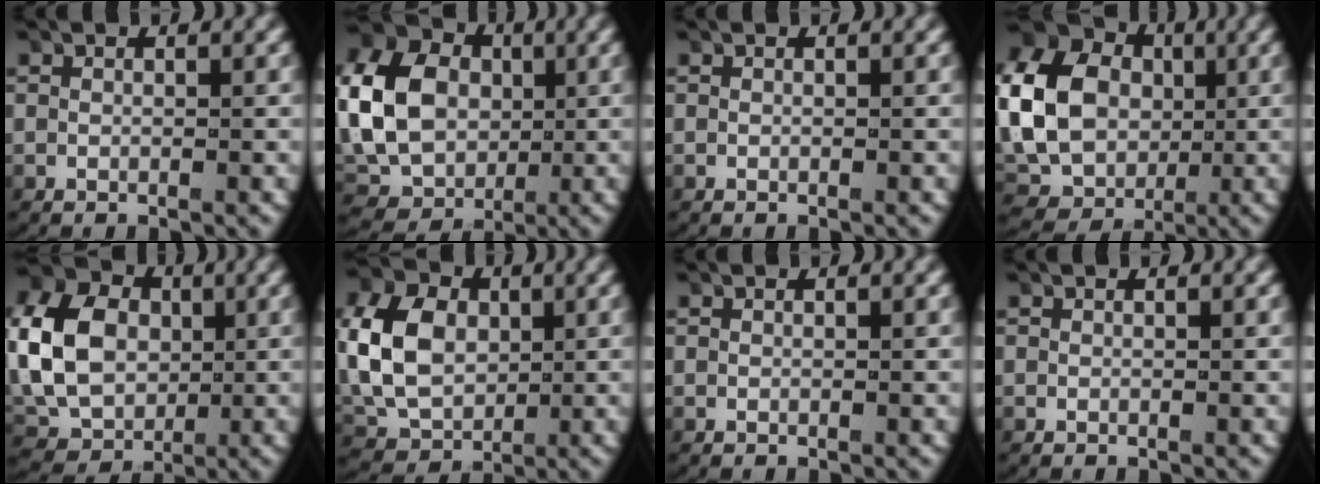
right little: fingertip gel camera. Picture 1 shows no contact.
{"total": 12.4, "force": [0.5, 10.5, 6.7], "torque": [-0.154, -0.016, 0.007]}
{"total": 0.0}
{"total": 14.1, "force": [1.1, 12.0, 7.2], "torque": [-0.169, -0.014, 0.013]}
{"total": 10.0, "force": [-0.1, 8.2, 5.8], "torque": [-0.133, -0.018, 0.005]}
{"total": 8.3, "force": [-0.1, 6.8, 4.8], "torque": [-0.117, -0.021, 0.009]}
{"total": 0.0}
{"total": 0.0}